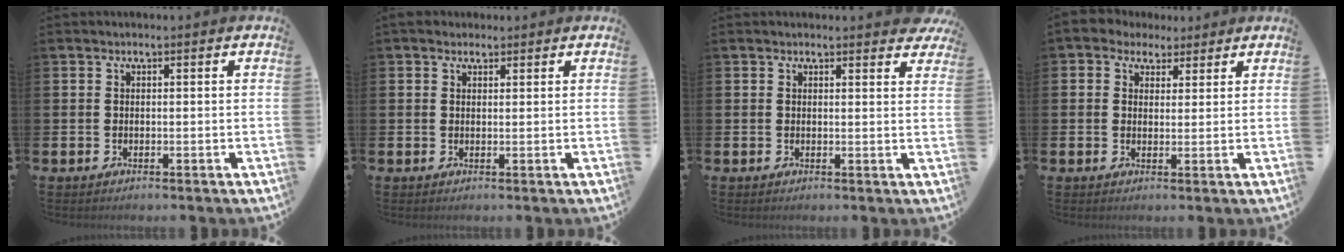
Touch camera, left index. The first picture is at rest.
{"total": 1.8, "force": [1.5, 1.0, 0.2], "torque": [0.009, -0.001, 0.025]}
{"total": 1.7, "force": [1.7, 0.2, 0.1], "torque": [0.012, -0.011, 0.029]}
{"total": 2.9, "force": [2.0, 2.0, -0.2], "torque": [-0.001, -0.005, 0.031]}